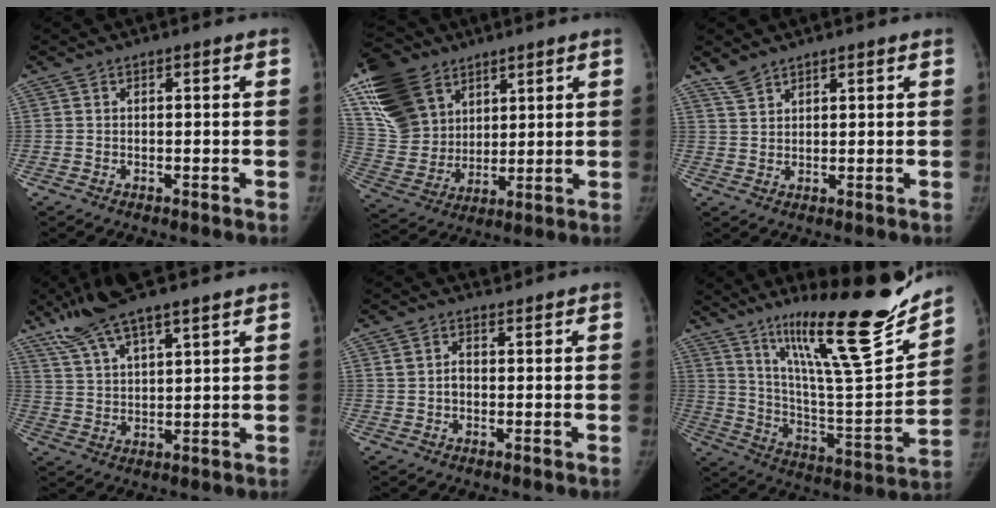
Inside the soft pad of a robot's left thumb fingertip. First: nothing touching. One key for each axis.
{"total": 20.3, "fx": 10.5, "fy": 14.3, "fz": 9.9, "tx": -0.193, "ty": -0.017, "tz": 0.208}
{"total": 3.1, "fx": 2.8, "fy": 1.0, "fz": 0.9, "tx": -0.011, "ty": -0.006, "tz": 0.057}
{"total": 12.6, "fx": 9.1, "fy": 2.8, "fz": 8.2, "tx": -0.150, "ty": -0.022, "tz": 0.174}
{"total": 2.3, "fx": 1.0, "fy": 1.6, "fz": 1.3, "tx": -0.022, "ty": 0.005, "tz": 0.019}
{"total": 26.8, "fx": 18.8, "fy": 4.2, "fz": 18.5, "tx": -0.266, "ty": -0.102, "tz": 0.314}